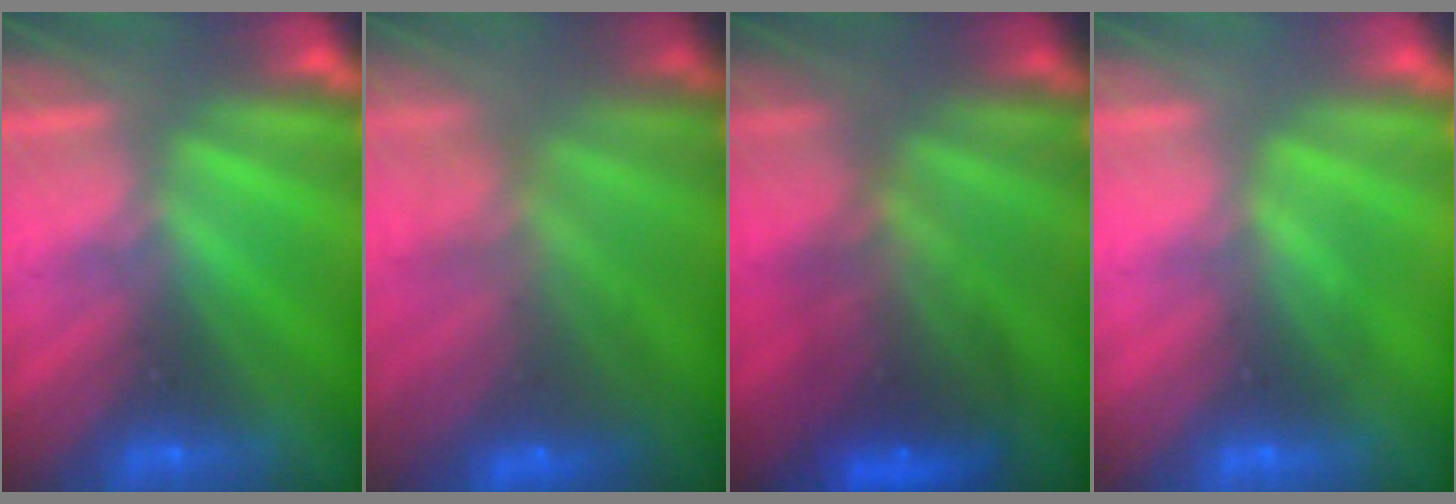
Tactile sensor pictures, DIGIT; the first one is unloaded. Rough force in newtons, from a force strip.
{"total": 9.3}
{"total": 7.4}
{"total": 2.7}